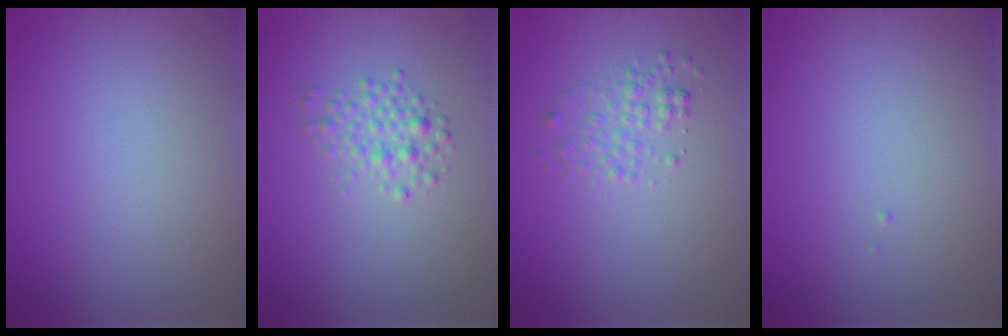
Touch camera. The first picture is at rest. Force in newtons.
{"total": 2.1, "press": 2.1, "slide": 0.1}
{"total": 1.8, "press": 1.8, "slide": 0.1}
{"total": 0.0}